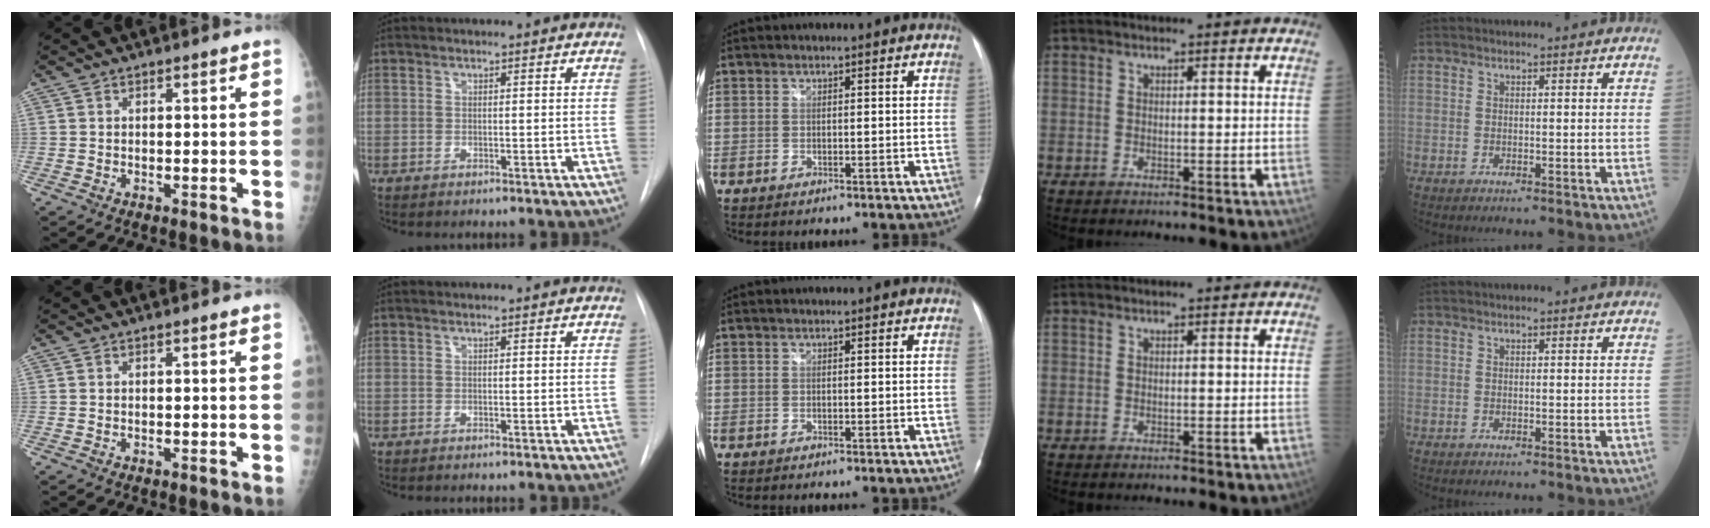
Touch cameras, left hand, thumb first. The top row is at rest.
{}